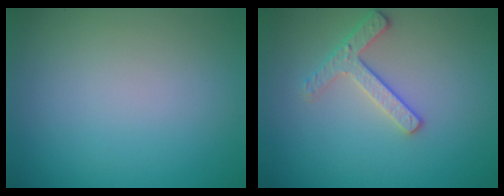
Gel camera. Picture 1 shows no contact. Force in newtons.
{"total": 2.5, "press": 2.4, "slide": 0.5}